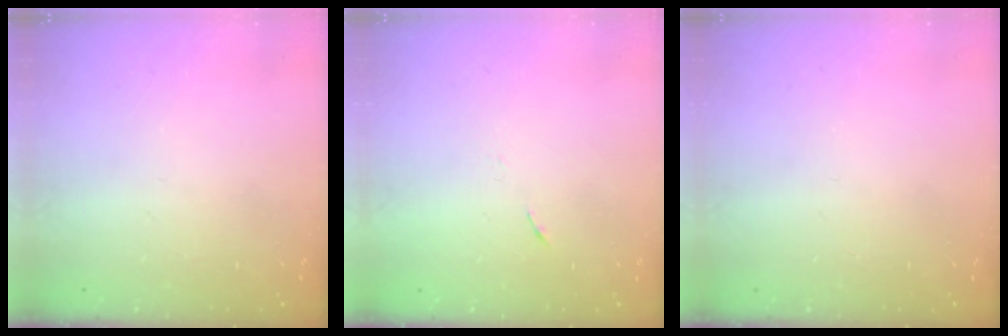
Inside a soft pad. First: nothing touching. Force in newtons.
{"total": 4.0, "press": 3.6, "slide": 1.7}
{"total": 0.0}